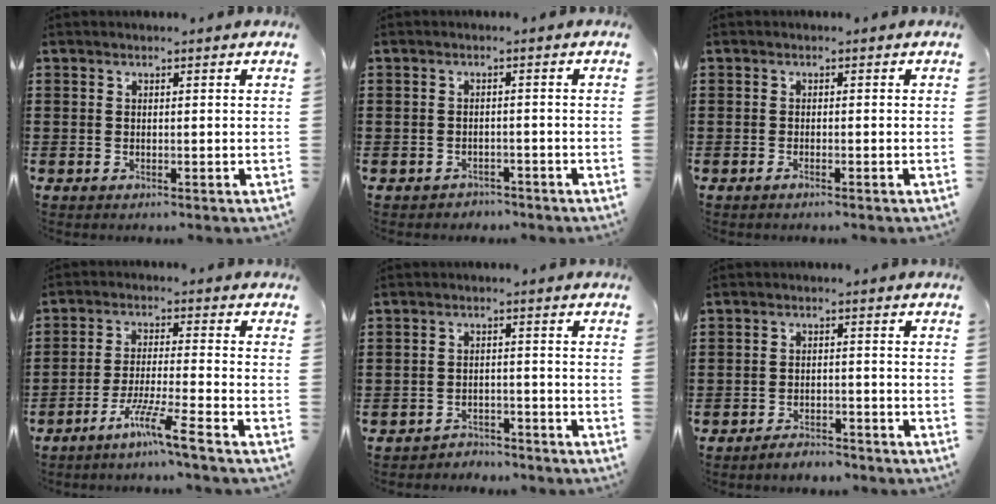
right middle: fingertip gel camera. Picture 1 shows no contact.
{"total": 1.6, "force": [-1.5, 0.5, -0.1], "torque": [-0.005, 0.003, -0.035]}
{"total": 0.6, "force": [-0.5, 0.0, 0.4], "torque": [-0.008, -0.002, -0.009]}
{"total": 6.8, "force": [-5.2, -0.4, 4.4], "torque": [-0.086, -0.010, -0.100]}
{"total": 2.7, "force": [-2.7, 0.5, -0.2], "torque": [-0.007, 0.000, -0.059]}
{"total": 2.7, "force": [-2.7, 0.4, 0.1], "torque": [-0.009, 0.002, -0.056]}